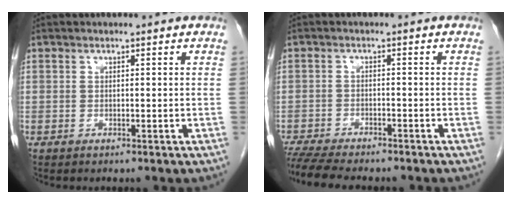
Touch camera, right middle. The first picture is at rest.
{"total": 11.4, "force": [-10.0, 2.0, 5.1], "torque": [-0.080, -0.011, -0.149]}